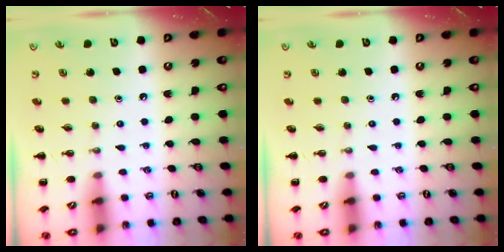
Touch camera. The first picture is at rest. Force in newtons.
{"total": 0.0}